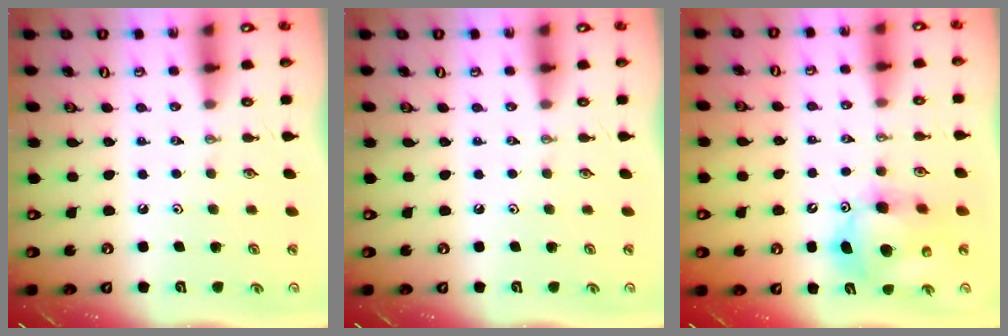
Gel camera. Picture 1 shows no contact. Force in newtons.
{"total": 0.0}
{"total": 12.9, "press": 12.6, "slide": 2.8}